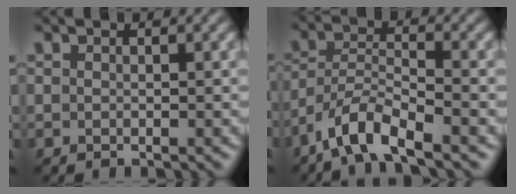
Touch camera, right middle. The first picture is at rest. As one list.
[{"total": 5.1, "force": [-3.9, 1.1, 3.1], "torque": [-0.056, 0.001, -0.080]}]